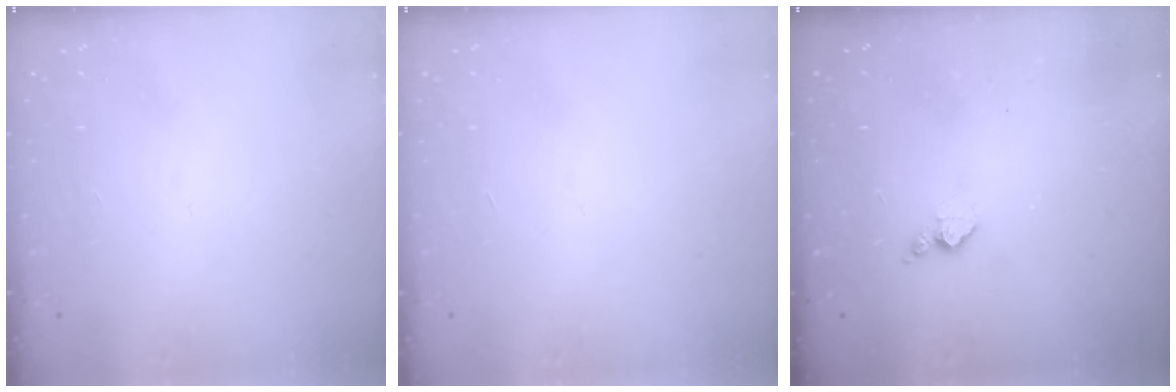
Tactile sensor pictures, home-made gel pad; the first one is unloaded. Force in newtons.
{"total": 0.0}
{"total": 5.2, "press": 5.1, "slide": 0.5}